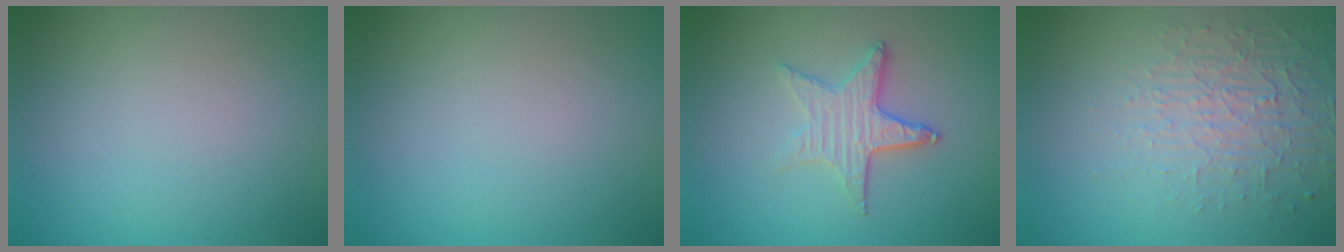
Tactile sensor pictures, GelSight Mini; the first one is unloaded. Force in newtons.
{"total": 0.0}
{"total": 3.2, "press": 2.5, "slide": 1.9}
{"total": 3.7, "press": 3.2, "slide": 1.9}